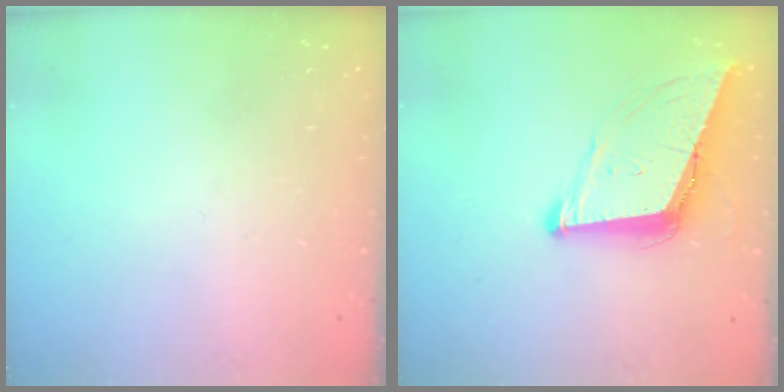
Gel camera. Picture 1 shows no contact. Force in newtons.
{"total": 10.0, "press": 9.3, "slide": 3.5}